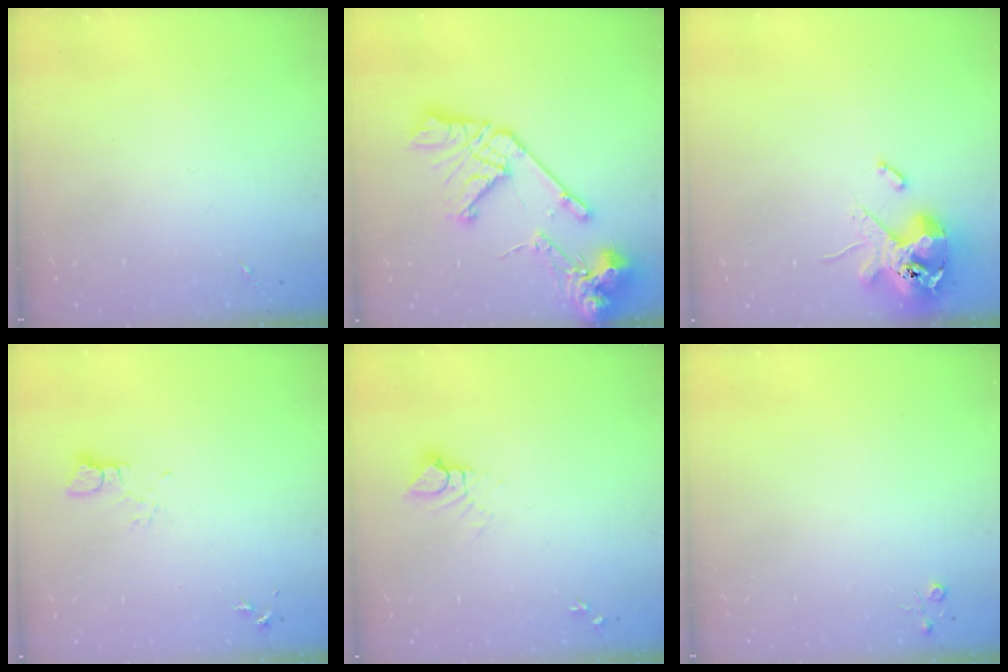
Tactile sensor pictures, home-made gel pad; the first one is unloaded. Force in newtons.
{"total": 20.9, "press": 20.7, "slide": 2.5}
{"total": 13.1, "press": 12.9, "slide": 2.2}
{"total": 3.2, "press": 3.1, "slide": 0.4}
{"total": 4.0, "press": 3.9, "slide": 0.4}
{"total": 3.0, "press": 3.0, "slide": 0.4}